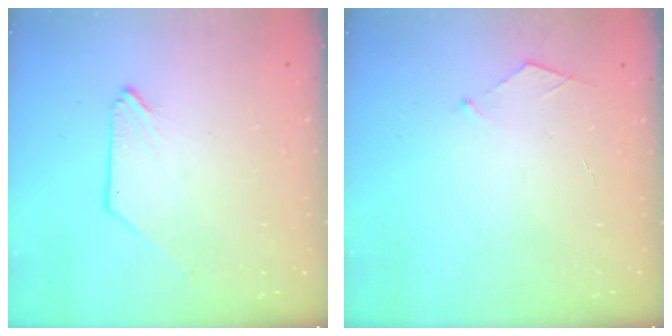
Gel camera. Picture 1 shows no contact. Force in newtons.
{"total": 3.3, "press": 3.3, "slide": 0.4}